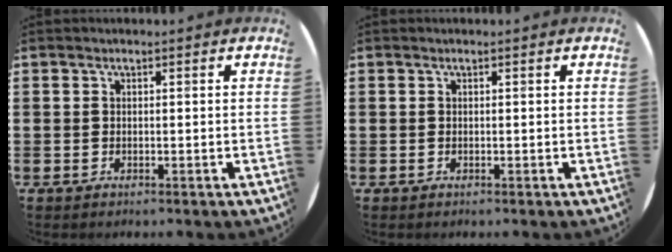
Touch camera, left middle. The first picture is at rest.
{"total": 0.0}